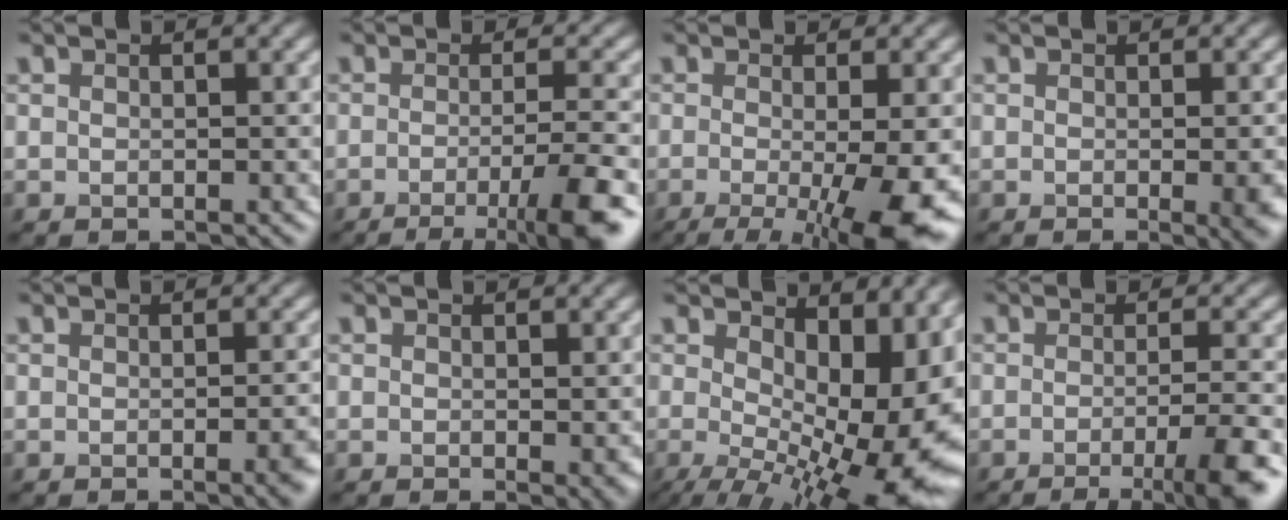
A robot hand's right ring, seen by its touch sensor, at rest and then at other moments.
{"total": 7.0, "force": [-3.1, 1.4, 6.1], "torque": [-0.080, -0.008, -0.050]}
{"total": 10.2, "force": [-3.0, 2.7, 9.3], "torque": [-0.137, -0.020, -0.041]}
{"total": 3.6, "force": [-0.7, 1.1, 3.4], "torque": [-0.038, -0.009, -0.007]}
{"total": 3.1, "force": [-1.0, 0.9, 2.8], "torque": [-0.026, -0.001, -0.013]}
{"total": 1.2, "force": [-0.1, 0.1, 1.2], "torque": [-0.013, -0.006, -0.002]}
{"total": 15.7, "force": [-0.8, 7.4, 13.8], "torque": [-0.176, -0.019, 0.009]}
{"total": 6.1, "force": [-2.7, 1.3, 5.3], "torque": [-0.067, -0.006, -0.041]}